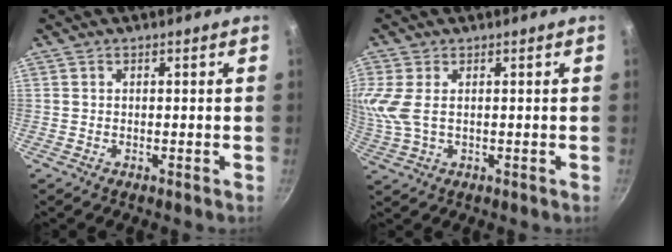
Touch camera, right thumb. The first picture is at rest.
{"total": 5.9, "force": [1.1, 3.2, 4.8], "torque": [-0.111, -0.001, 0.025]}